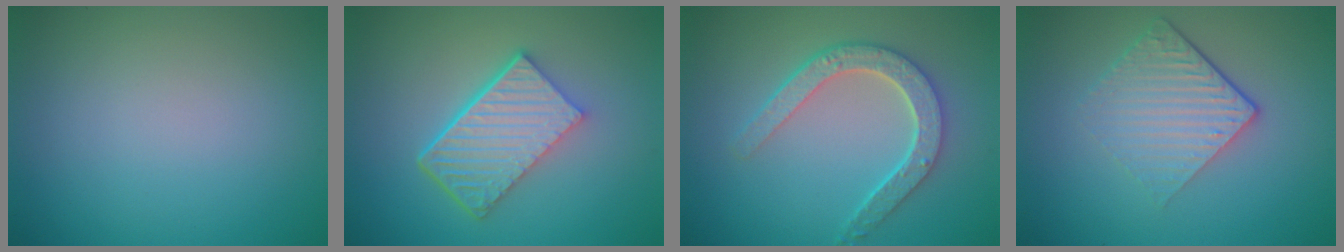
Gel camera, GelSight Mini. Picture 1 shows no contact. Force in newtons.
{"total": 6.7, "press": 4.4, "slide": 4.9}
{"total": 4.5, "press": 3.6, "slide": 2.8}
{"total": 4.5, "press": 3.0, "slide": 3.3}